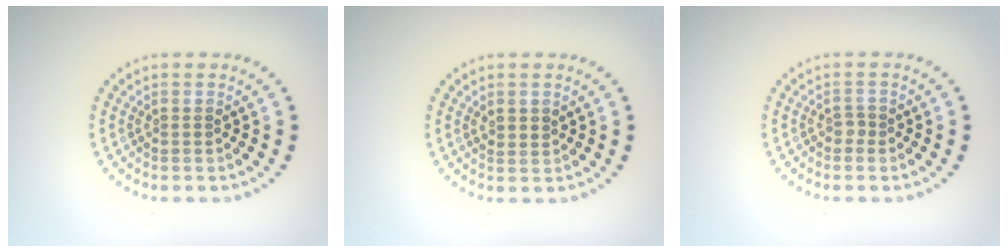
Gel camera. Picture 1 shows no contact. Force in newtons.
{"total": 1.2, "press": 1.0, "slide": 0.6}
{"total": 0.9, "press": 0.6, "slide": 0.6}